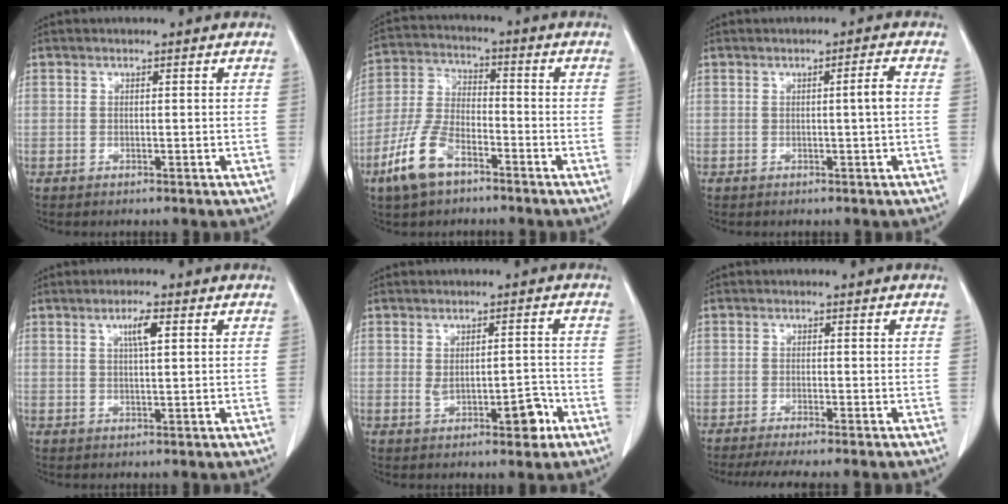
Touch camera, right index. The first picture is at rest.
{"total": 9.9, "force": [-5.9, 4.4, 6.6], "torque": [-0.157, 0.000, -0.118]}
{"total": 2.1, "force": [-0.1, -0.4, 2.0], "torque": [-0.030, 0.000, -0.001]}
{"total": 3.1, "force": [1.2, 0.3, 2.8], "torque": [-0.050, 0.000, 0.020]}
{"total": 5.3, "force": [-1.6, 2.1, 4.5], "torque": [-0.063, 0.006, -0.011]}
{"total": 6.2, "force": [-5.3, -0.2, 3.1], "torque": [-0.035, -0.013, -0.082]}